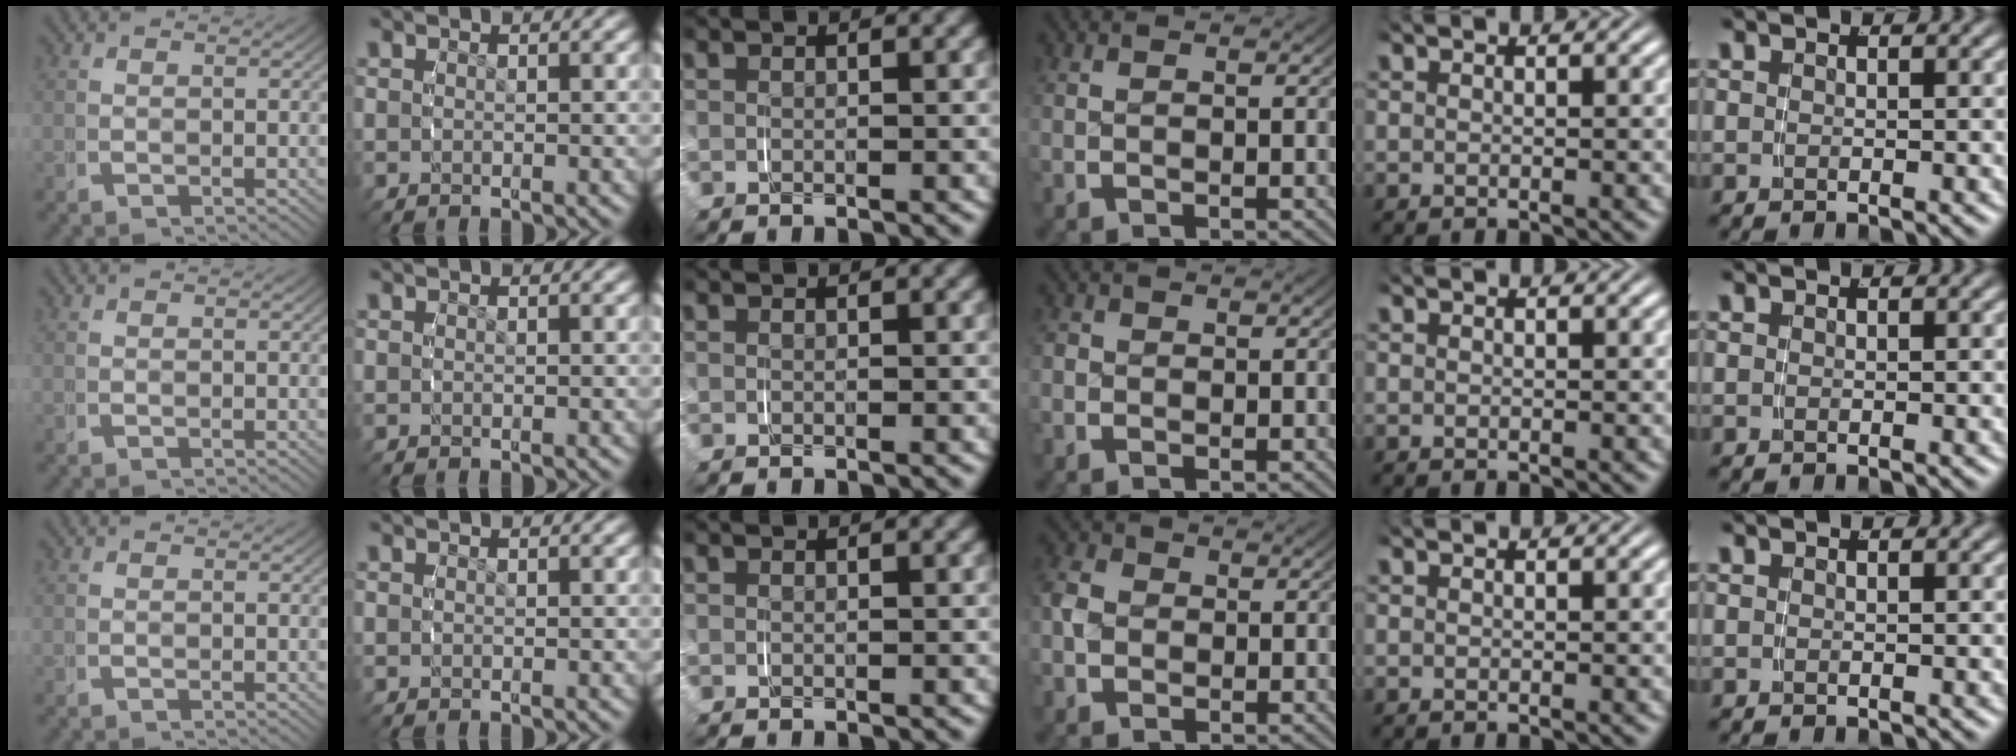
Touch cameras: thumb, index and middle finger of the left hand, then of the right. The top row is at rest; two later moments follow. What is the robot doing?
{"motion": "grasp_and_lifting", "object": "phone"}